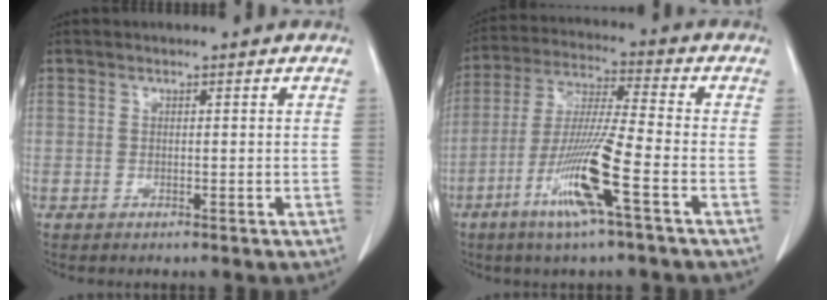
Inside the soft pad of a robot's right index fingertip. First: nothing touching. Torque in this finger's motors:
{"motor_torque": [1.76, -0.14, 0.37, 0.21]}